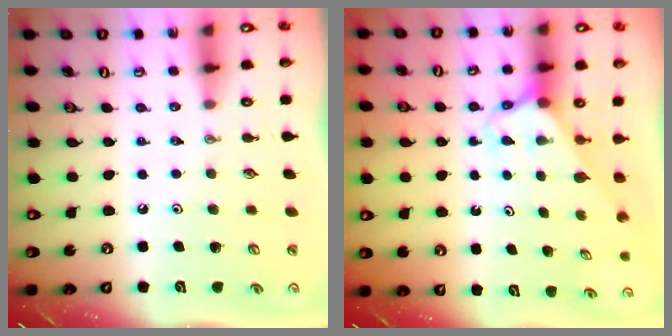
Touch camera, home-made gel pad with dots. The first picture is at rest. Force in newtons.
{"total": 2.7, "press": 2.7, "slide": 0.1}